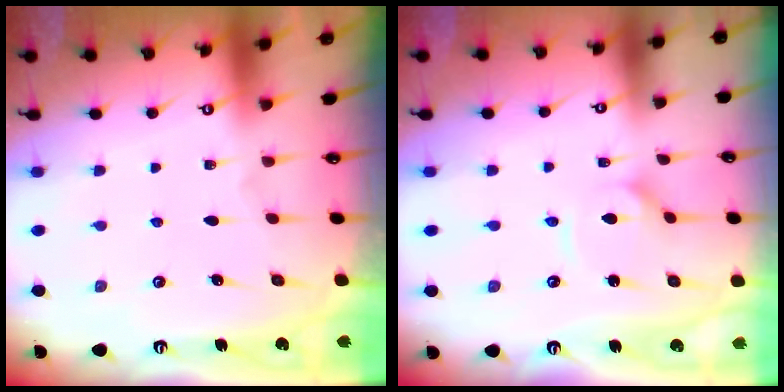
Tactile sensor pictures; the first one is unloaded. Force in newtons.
{"total": 2.8, "press": 2.8, "slide": 0.3}